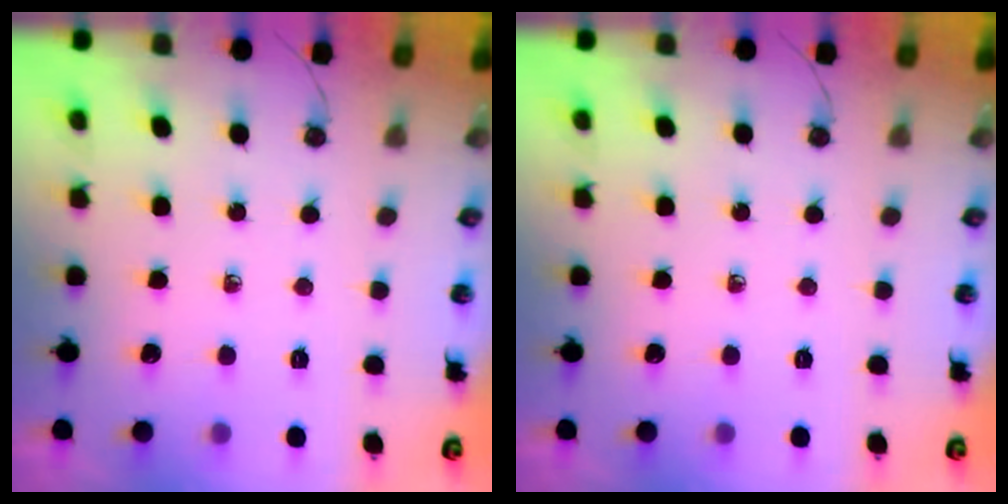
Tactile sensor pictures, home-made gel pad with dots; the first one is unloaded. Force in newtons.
{"total": 0.0}